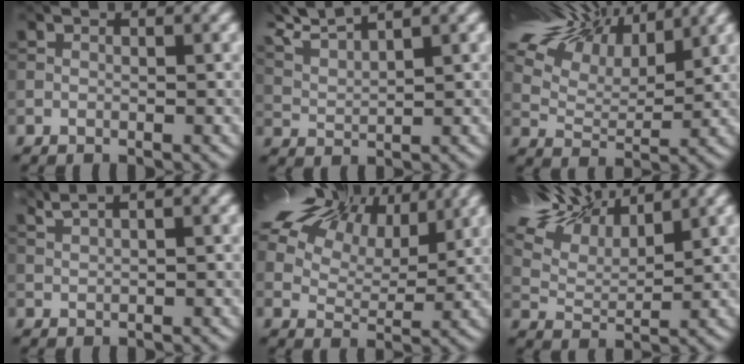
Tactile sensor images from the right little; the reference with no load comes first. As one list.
[{"total": 3.8, "force": [3.5, -0.1, 1.4], "torque": [-0.059, 0.004, 0.089]}, {"total": 10.7, "force": [7.9, 4.0, 6.0], "torque": [-0.159, 0.027, 0.142]}, {"total": 1.8, "force": [1.6, -0.2, 0.9], "torque": [-0.027, 0.003, 0.042]}, {"total": 15.7, "force": [9.6, 8.6, 8.9], "torque": [-0.198, 0.050, 0.182]}, {"total": 8.9, "force": [7.4, 2.4, 4.3], "torque": [-0.127, 0.020, 0.144]}]